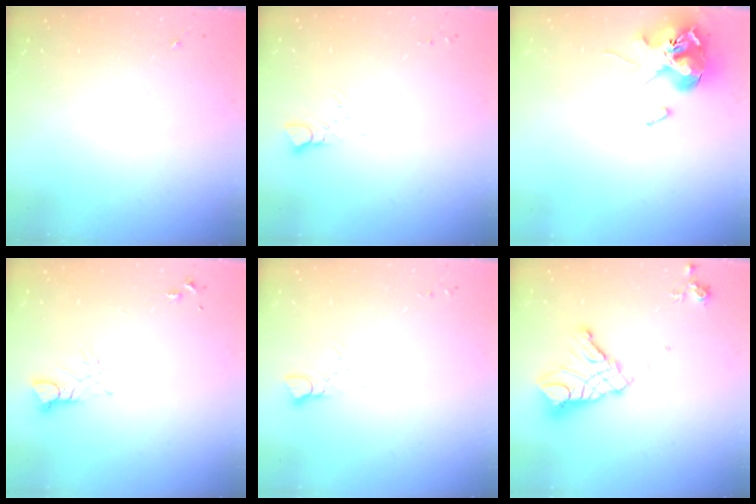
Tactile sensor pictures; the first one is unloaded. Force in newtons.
{"total": 4.1, "press": 4.1, "slide": 0.4}
{"total": 13.6, "press": 13.5, "slide": 1.9}
{"total": 3.9, "press": 3.9, "slide": 0.4}
{"total": 4.1, "press": 4.1, "slide": 0.4}
{"total": 15.8, "press": 15.7, "slide": 1.7}